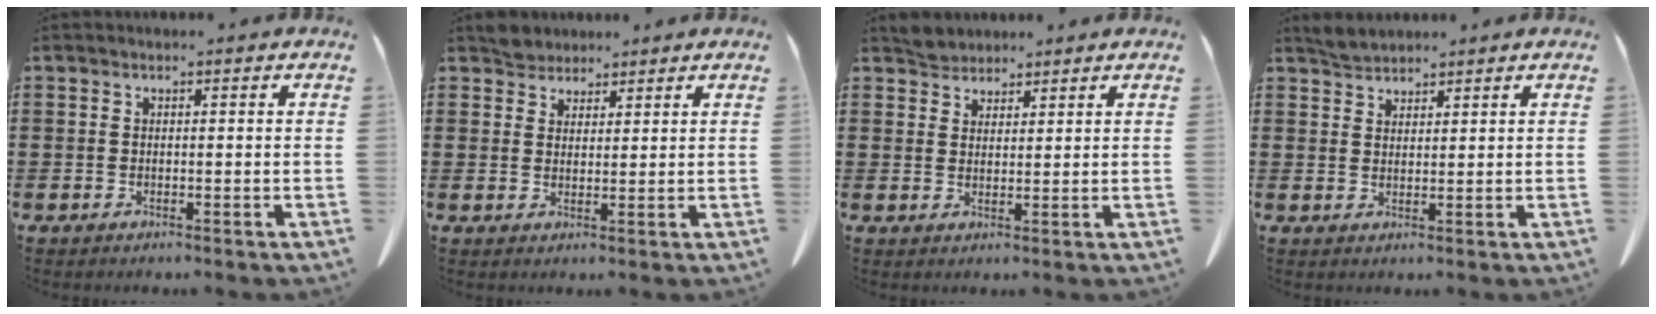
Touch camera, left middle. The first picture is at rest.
{"total": 3.1, "force": [2.9, 1.1, 0.2], "torque": [-0.014, 0.002, 0.058]}
{"total": 2.6, "force": [2.5, 0.8, 0.0], "torque": [-0.009, 0.003, 0.050]}
{"total": 2.2, "force": [2.1, 0.4, 0.3], "torque": [-0.013, 0.001, 0.042]}